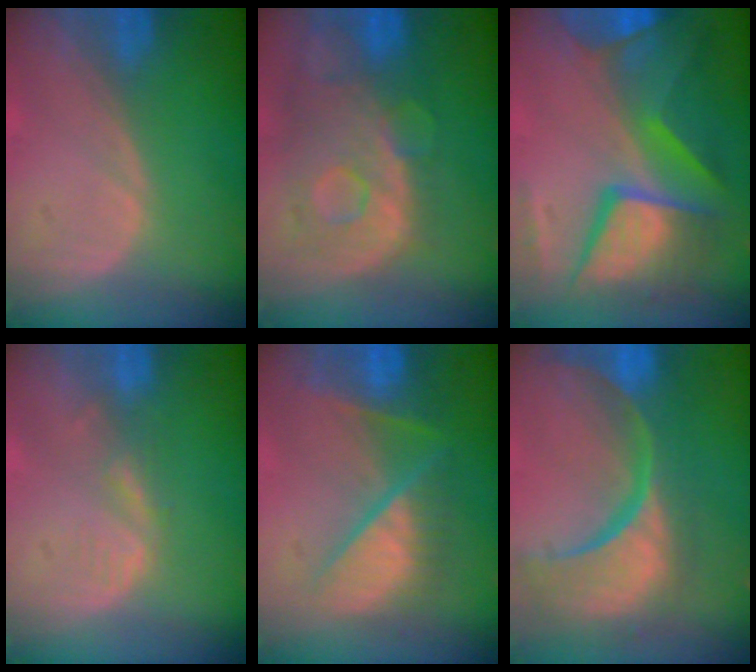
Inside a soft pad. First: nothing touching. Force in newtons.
{"total": 11.2, "press": 9.7, "slide": 5.6}
{"total": 11.9, "press": 11.8, "slide": 1.1}
{"total": 2.0, "press": 2.0, "slide": 0.3}
{"total": 8.5, "press": 8.4, "slide": 0.7}
{"total": 15.4, "press": 12.2, "slide": 9.5}